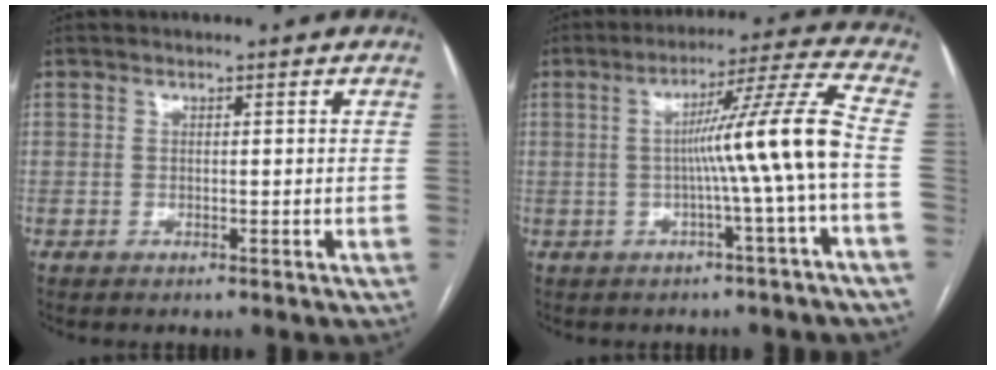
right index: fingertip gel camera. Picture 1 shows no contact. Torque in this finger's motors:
{"motor_torque": [1.49, -0.15, 0.75, 0.17]}